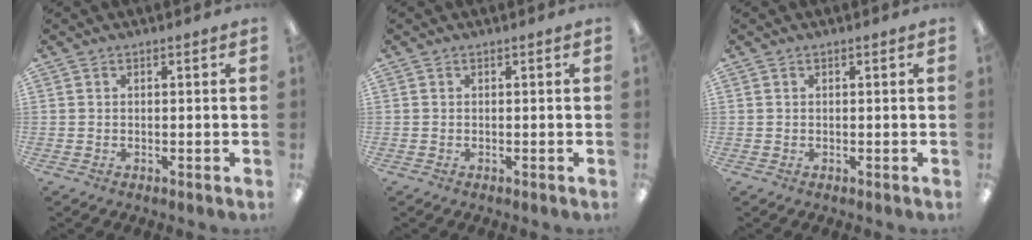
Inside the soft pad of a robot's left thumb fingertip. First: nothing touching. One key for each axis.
{"total": 0.0}
{"total": 0.0}